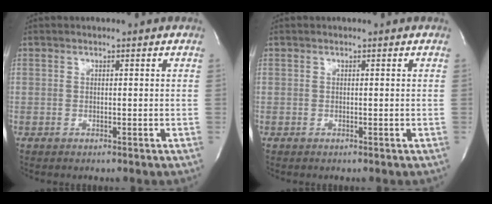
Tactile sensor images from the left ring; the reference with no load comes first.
{"total": 0.0}